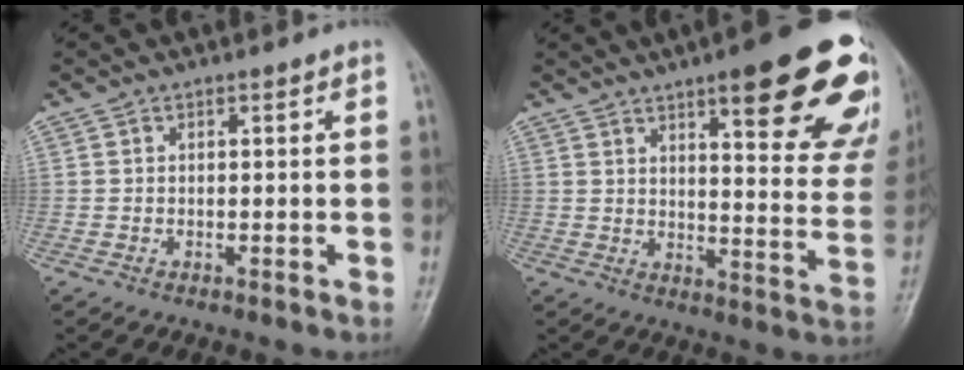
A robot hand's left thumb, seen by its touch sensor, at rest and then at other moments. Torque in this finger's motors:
{"motor_torque": [2.42, 2.37, 1.84, -0.93, 0.08]}